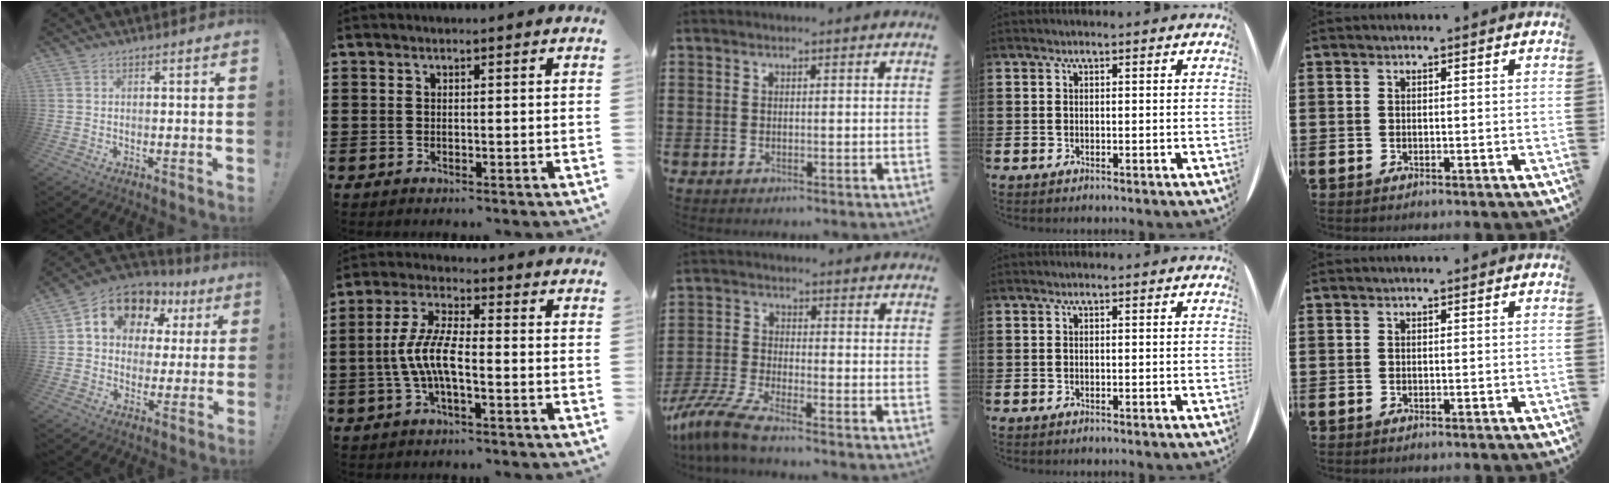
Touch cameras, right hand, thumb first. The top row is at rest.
{"thumb": {"total": 12.1, "force": [6.3, 8.6, 5.7], "torque": [-0.099, -0.035, 0.115]}, "index": {"total": 7.0, "force": [-1.8, 2.1, 6.5], "torque": [-0.154, -0.012, -0.041]}, "middle": {"total": 6.2, "force": [-5.5, 0.4, 2.9], "torque": [-0.087, -0.018, -0.115]}}